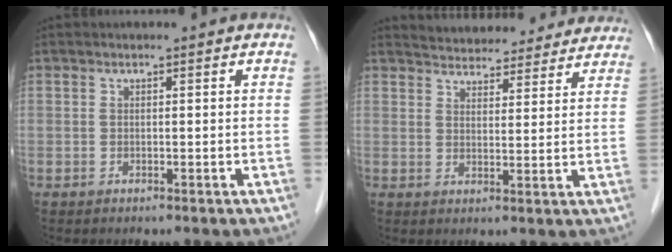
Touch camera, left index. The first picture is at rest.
{"total": 16.9, "force": [15.9, 4.5, 3.7], "torque": [-0.040, 0.019, 0.199]}